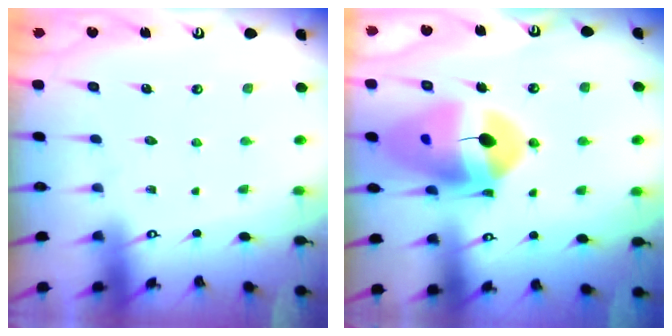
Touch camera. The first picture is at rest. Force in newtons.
{"total": 17.9, "press": 17.8, "slide": 1.9}